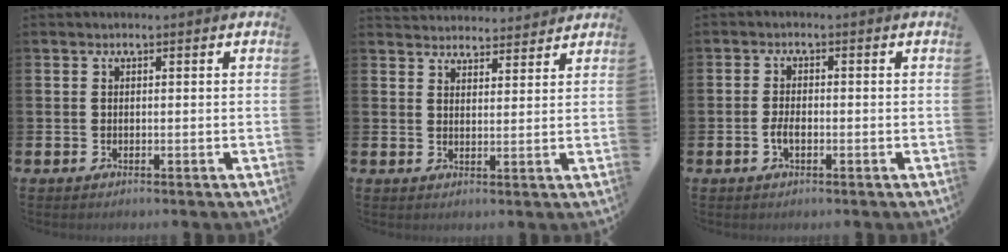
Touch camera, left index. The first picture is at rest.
{"total": 3.8, "force": [3.7, 0.6, -0.3], "torque": [0.000, -0.020, 0.069]}
{"total": 2.1, "force": [-0.6, 1.1, 1.7], "torque": [-0.034, 0.002, -0.011]}